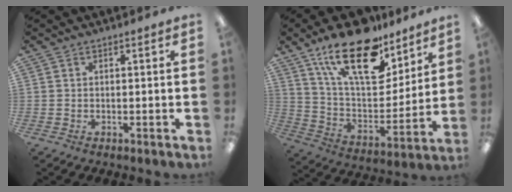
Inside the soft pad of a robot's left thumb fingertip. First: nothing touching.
{"total": 25.3, "force": [17.2, 10.8, 15.0], "torque": [-0.273, -0.107, 0.298]}